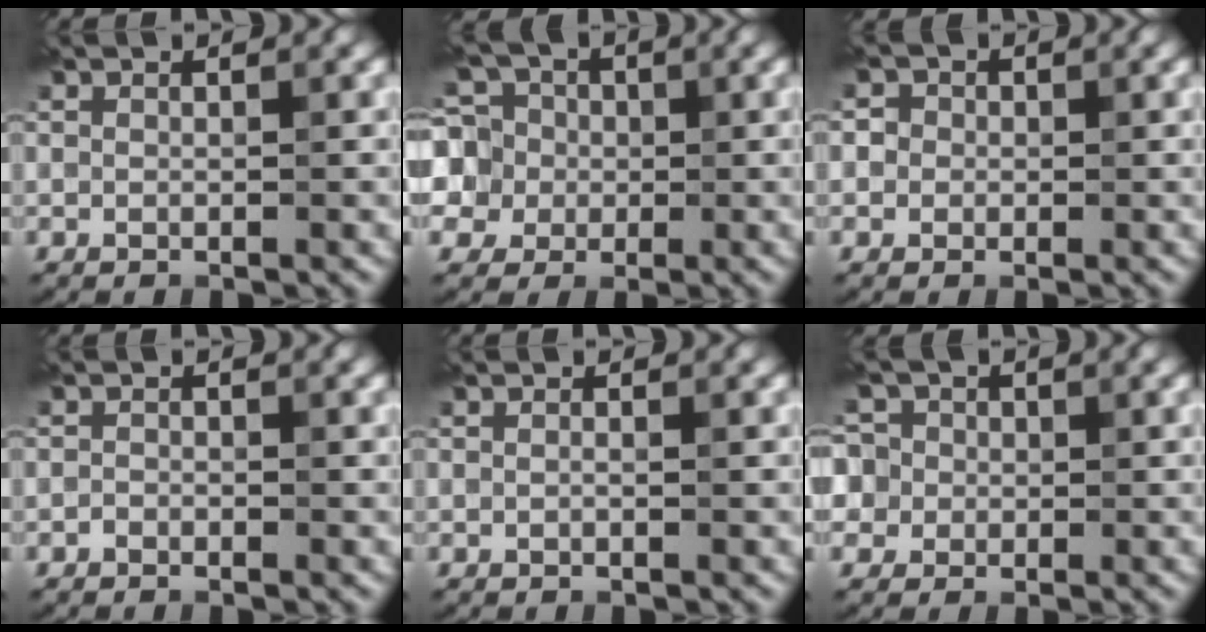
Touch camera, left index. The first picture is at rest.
{"total": 10.0, "force": [2.7, 8.8, 4.0], "torque": [-0.107, 0.046, 0.025]}
{"total": 2.4, "force": [0.6, 2.2, 0.8], "torque": [0.008, 0.013, -0.019]}
{"total": 0.6, "force": [-0.5, 0.2, 0.2], "torque": [-0.005, 0.005, -0.011]}
{"total": 0.0}
{"total": 8.1, "force": [2.6, 6.9, 3.3], "torque": [-0.074, 0.052, 0.000]}